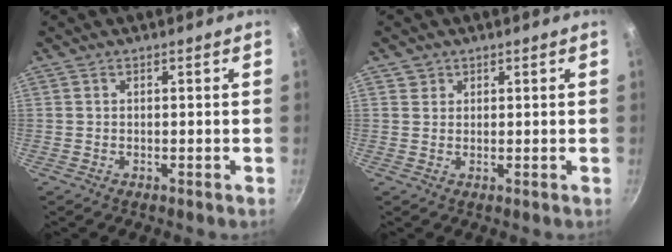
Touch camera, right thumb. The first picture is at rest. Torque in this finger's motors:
{"motor_torque": [-0.68, 0.17, -0.42, 0.35, 0.05]}